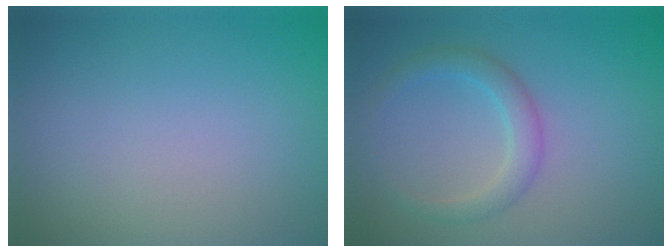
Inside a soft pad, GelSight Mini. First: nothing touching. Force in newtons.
{"total": 2.4, "press": 2.4, "slide": 0.2}